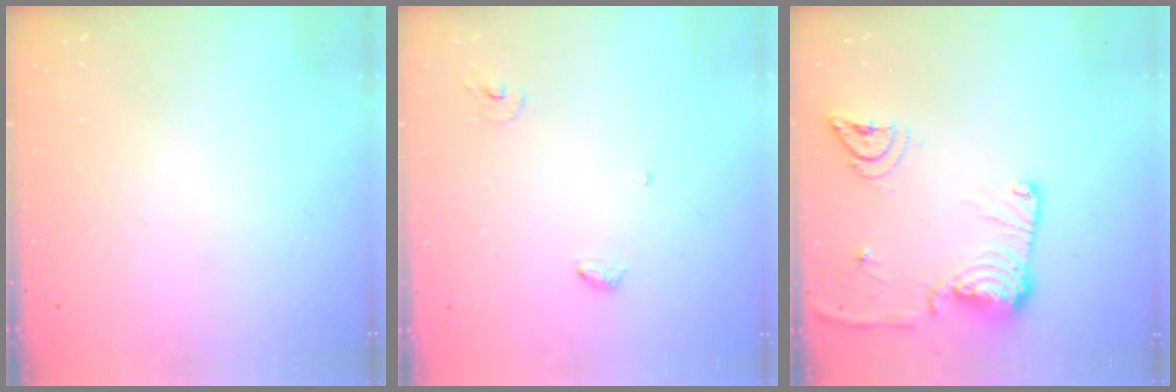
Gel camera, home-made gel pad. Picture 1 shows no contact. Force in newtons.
{"total": 4.0, "press": 4.0, "slide": 0.3}
{"total": 15.4, "press": 15.3, "slide": 1.9}